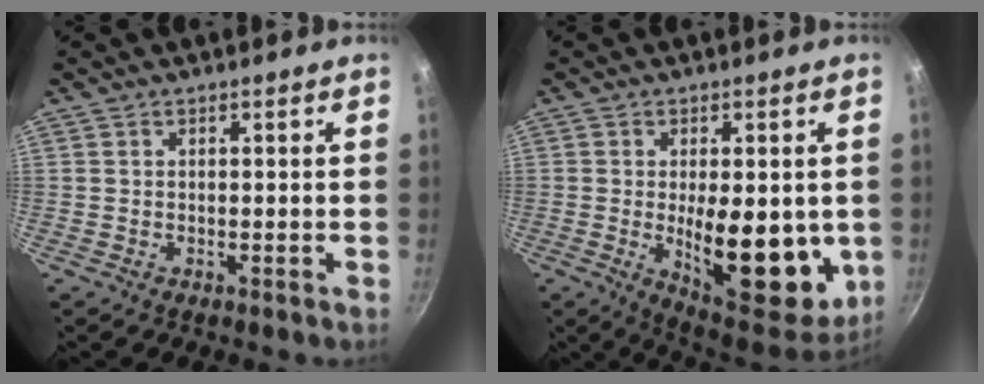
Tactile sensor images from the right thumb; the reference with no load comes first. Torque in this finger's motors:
{"motor_torque": [2.32, 2.25, 1.91, -0.34, 0.16]}